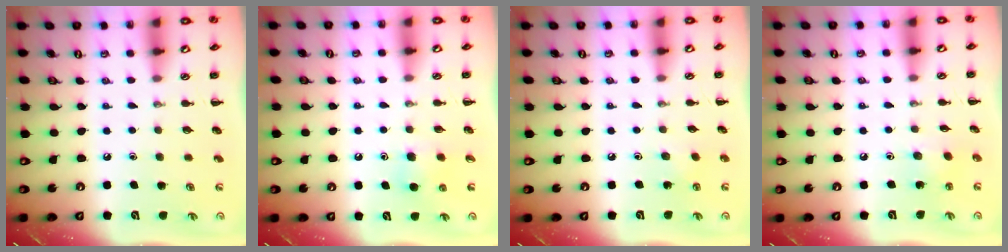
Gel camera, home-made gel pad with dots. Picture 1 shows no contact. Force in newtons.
{"total": 5.5, "press": 5.2, "slide": 1.7}
{"total": 2.4, "press": 2.3, "slide": 0.8}
{"total": 4.3, "press": 4.1, "slide": 1.3}